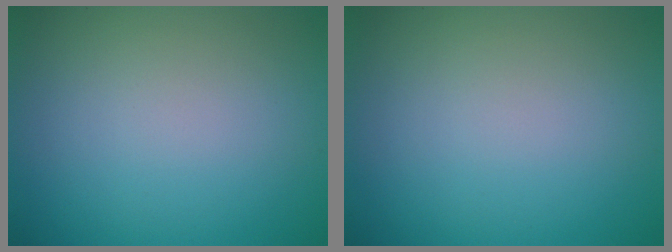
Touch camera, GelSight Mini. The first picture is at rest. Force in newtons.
{"total": 0.0}